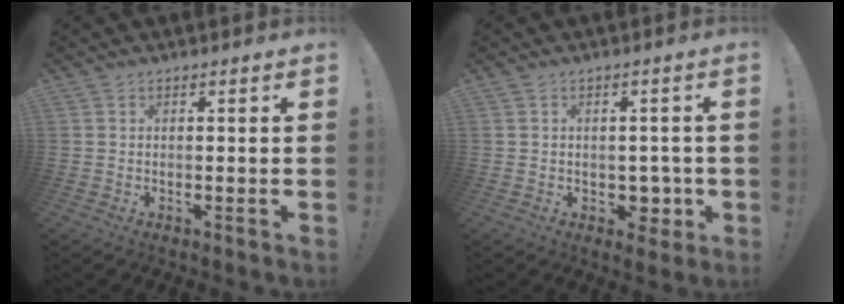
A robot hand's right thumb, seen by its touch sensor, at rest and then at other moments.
{"total": 5.2, "force": [-0.3, 4.7, 2.2], "torque": [-0.012, -0.002, 0.002]}